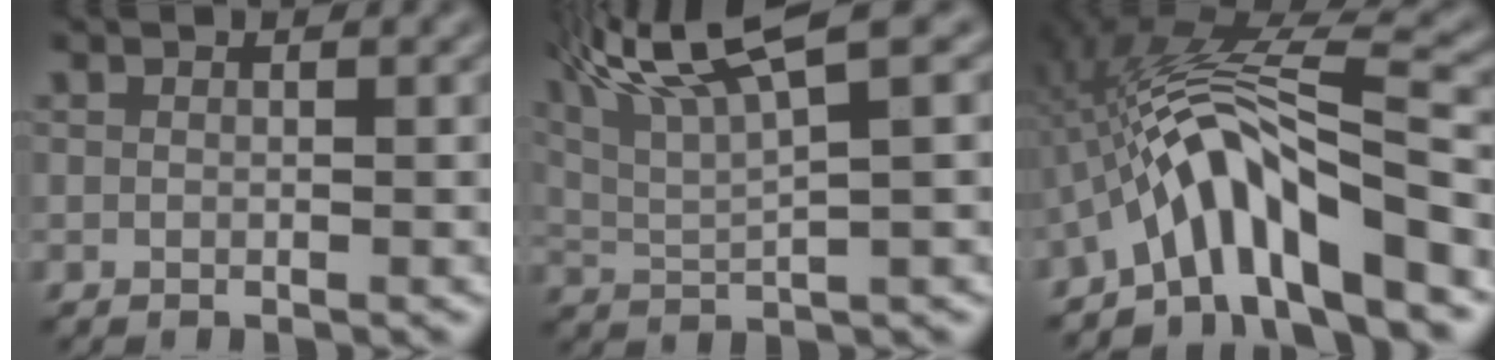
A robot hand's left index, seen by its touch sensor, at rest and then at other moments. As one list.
[{"total": 8.6, "force": [5.0, 2.0, 6.7], "torque": [-0.115, 0.027, 0.088]}, {"total": 9.1, "force": [-4.1, 1.8, 7.9], "torque": [-0.130, 0.024, -0.076]}]